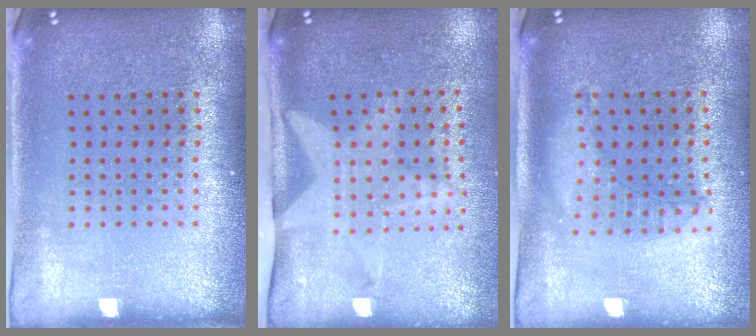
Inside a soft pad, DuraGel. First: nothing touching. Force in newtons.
{"total": 2.1, "press": 1.5, "slide": 1.4}
{"total": 1.2, "press": 1.2, "slide": 0.3}